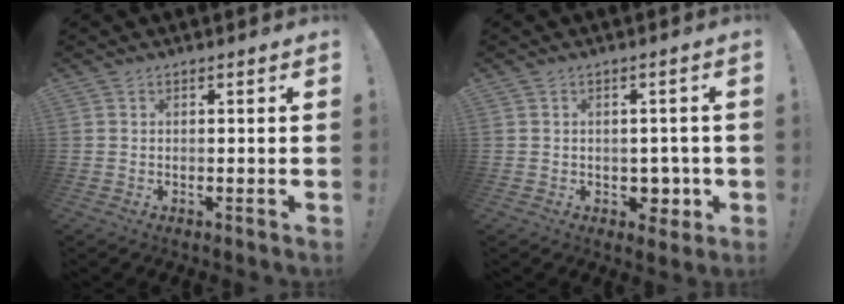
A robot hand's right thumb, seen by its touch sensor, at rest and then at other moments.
{"total": 5.2, "force": [-0.3, 4.7, 2.2], "torque": [-0.012, -0.002, 0.002]}